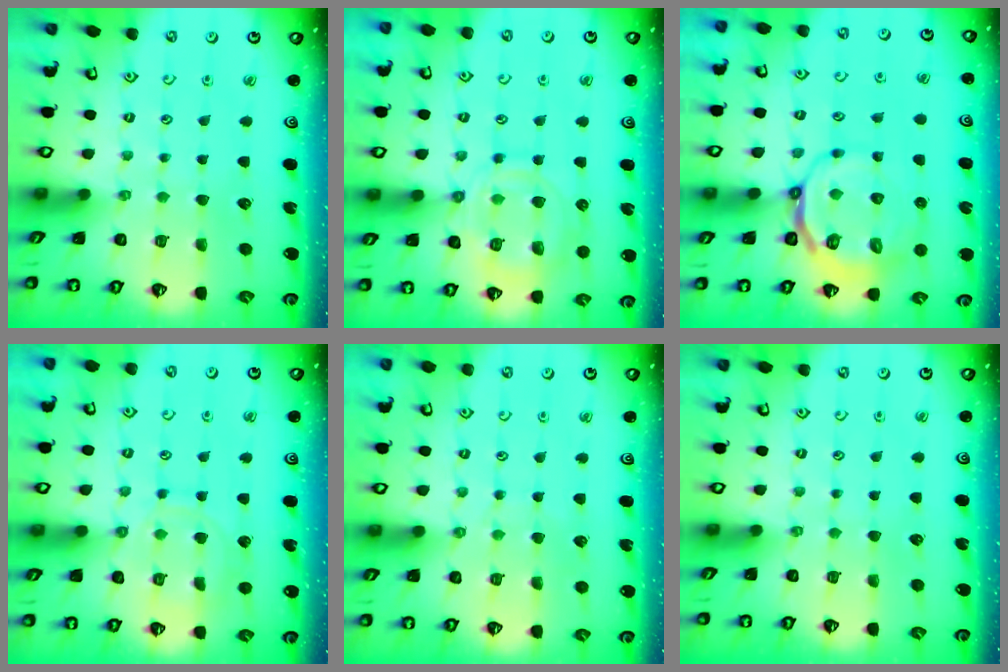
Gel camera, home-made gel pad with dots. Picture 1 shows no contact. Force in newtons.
{"total": 12.7, "press": 12.7, "slide": 1.2}
{"total": 10.7, "press": 10.3, "slide": 2.9}
{"total": 10.5, "press": 10.5, "slide": 0.7}
{"total": 2.8, "press": 2.7, "slide": 0.5}
{"total": 0.0}